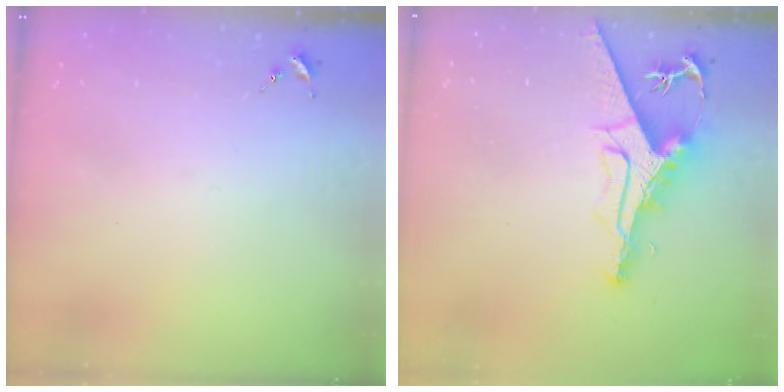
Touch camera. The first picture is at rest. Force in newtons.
{"total": 11.0, "press": 10.9, "slide": 1.1}